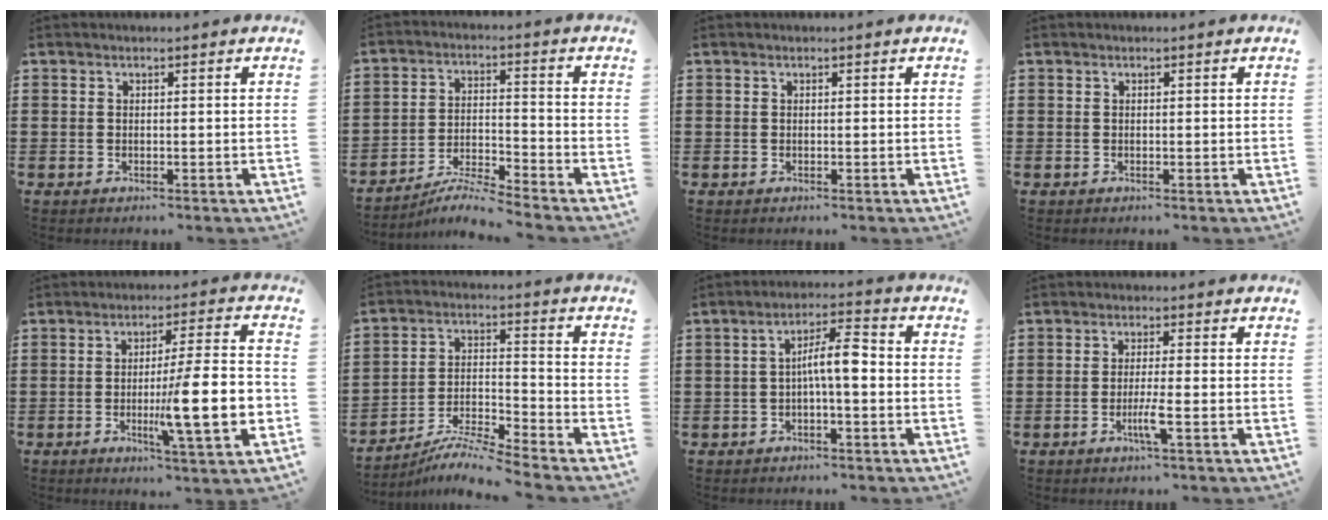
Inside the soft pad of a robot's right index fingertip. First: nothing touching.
{"total": 5.4, "force": [-5.2, -0.3, 1.5], "torque": [-0.035, -0.007, -0.103]}
{"total": 0.0}
{"total": 0.0}
{"total": 13.4, "force": [-2.8, 1.7, 13.0], "torque": [-0.197, -0.013, -0.053]}
{"total": 6.4, "force": [-6.0, -0.4, 1.9], "torque": [-0.043, -0.008, -0.121]}
{"total": 6.1, "force": [-0.4, 1.5, 5.9], "torque": [-0.111, 0.013, -0.012]}
{"total": 3.7, "force": [-1.5, -0.2, 3.3], "torque": [-0.063, -0.013, -0.030]}